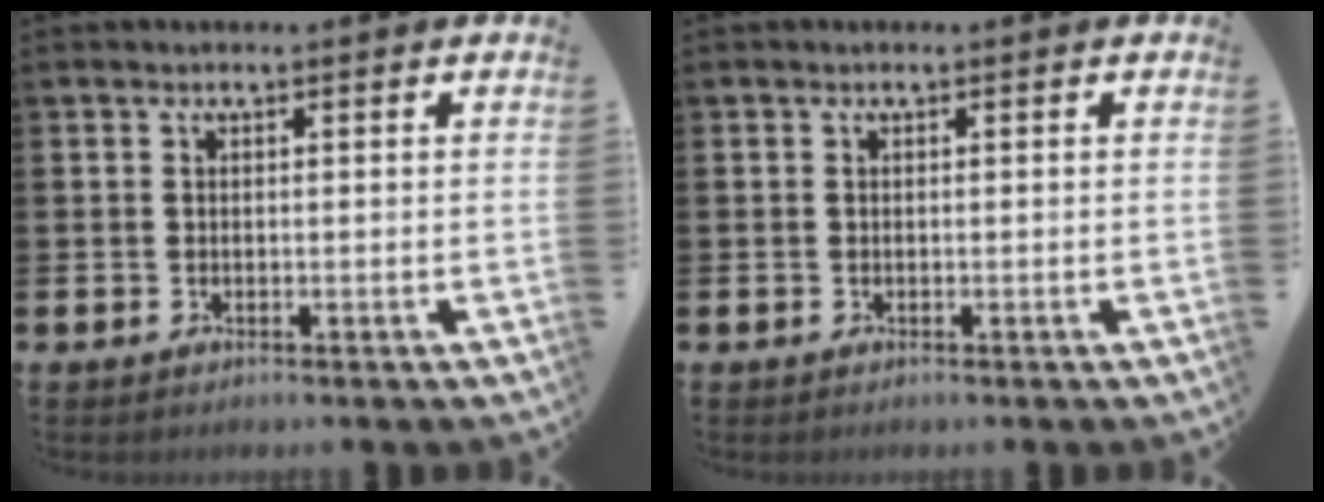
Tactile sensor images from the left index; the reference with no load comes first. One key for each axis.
{"total": 0.0}